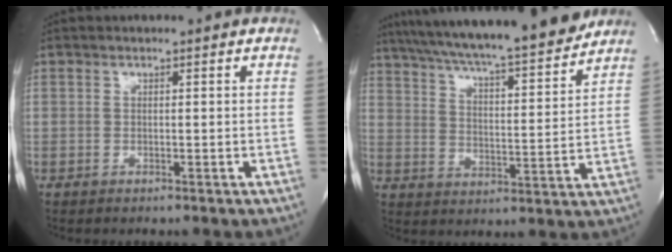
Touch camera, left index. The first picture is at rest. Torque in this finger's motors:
{"motor_torque": [0.37, -0.39, 0.84, 0.21]}